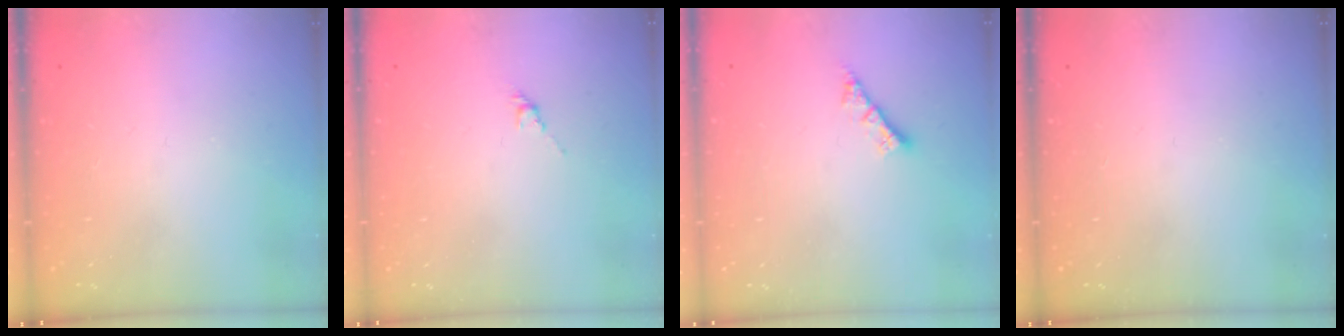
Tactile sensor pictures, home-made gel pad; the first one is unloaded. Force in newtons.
{"total": 3.3, "press": 3.2, "slide": 0.8}
{"total": 3.6, "press": 3.6, "slide": 0.1}
{"total": 0.0}